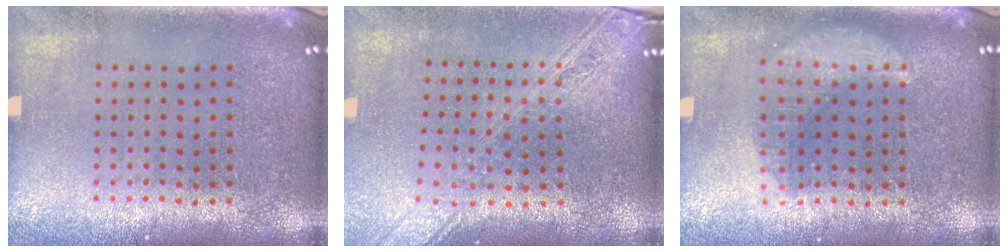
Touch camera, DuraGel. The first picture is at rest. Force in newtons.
{"total": 2.2, "press": 1.9, "slide": 1.2}
{"total": 1.4, "press": 1.4, "slide": 0.1}